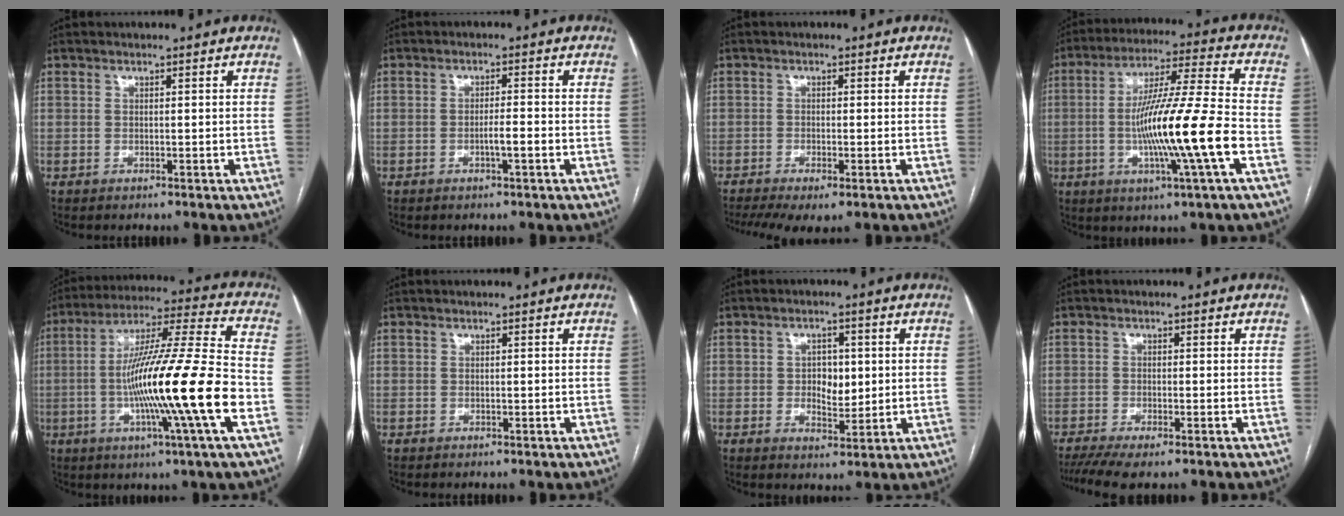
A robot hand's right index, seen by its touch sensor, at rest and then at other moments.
{"total": 2.5, "force": [-1.0, 0.1, 2.3], "torque": [-0.039, 0.001, -0.017]}
{"total": 6.8, "force": [-4.3, 1.7, 4.9], "torque": [-0.084, -0.015, -0.072]}
{"total": 16.1, "force": [-3.5, -0.9, 15.7], "torque": [-0.281, -0.007, -0.070]}
{"total": 20.5, "force": [-4.5, -1.1, 20.0], "torque": [-0.346, -0.011, -0.088]}
{"total": 0.0}
{"total": 4.7, "force": [0.3, 2.8, 3.8], "torque": [-0.055, 0.003, 0.010]}
{"total": 5.9, "force": [-4.2, 1.0, 4.0], "torque": [-0.068, -0.013, -0.073]}